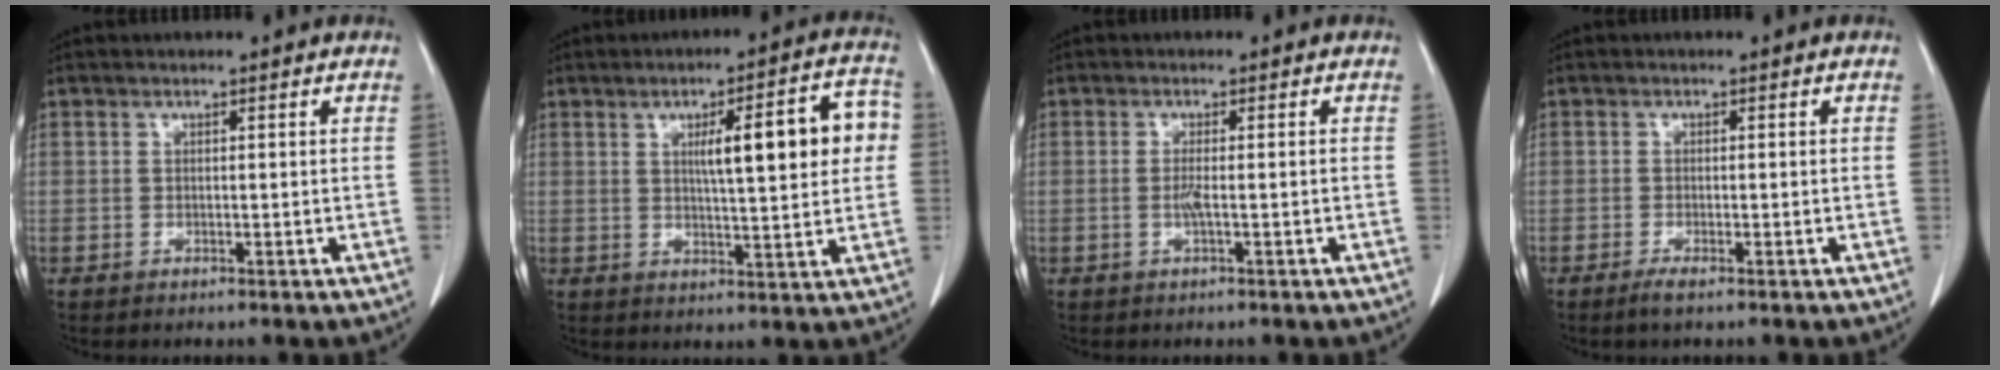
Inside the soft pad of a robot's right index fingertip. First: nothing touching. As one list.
[{"total": 12.2, "force": [2.3, 2.1, 11.8], "torque": [-0.156, 0.026, 0.032]}, {"total": 1.8, "force": [-0.5, -0.1, 1.7], "torque": [-0.035, -0.002, -0.009]}, {"total": 1.6, "force": [-1.0, 0.1, 1.2], "torque": [-0.022, -0.004, -0.019]}]